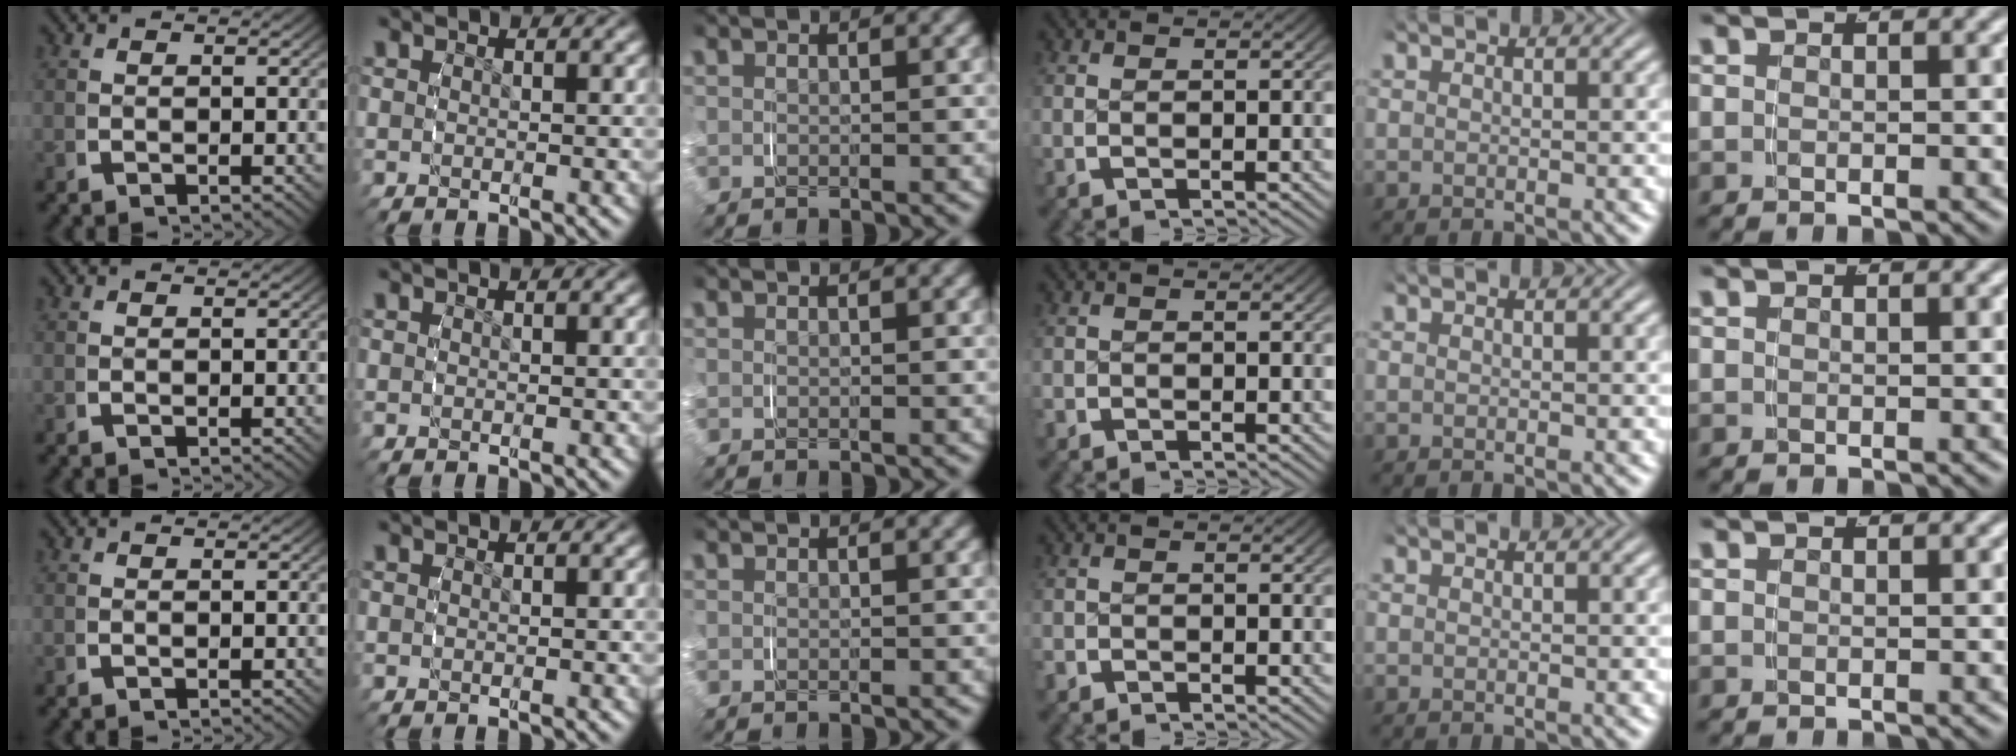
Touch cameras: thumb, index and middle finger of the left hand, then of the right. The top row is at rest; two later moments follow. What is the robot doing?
{"motion": "grasp_and_lifting", "object": "ribbon"}